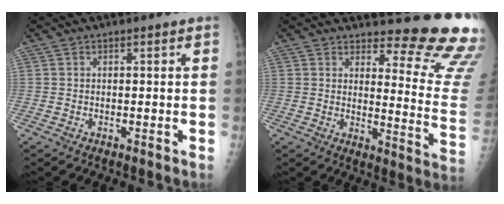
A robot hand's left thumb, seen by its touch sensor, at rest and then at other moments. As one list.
[{"total": 15.3, "force": [14.5, 1.8, 4.6], "torque": [-0.026, -0.183, 0.156]}]